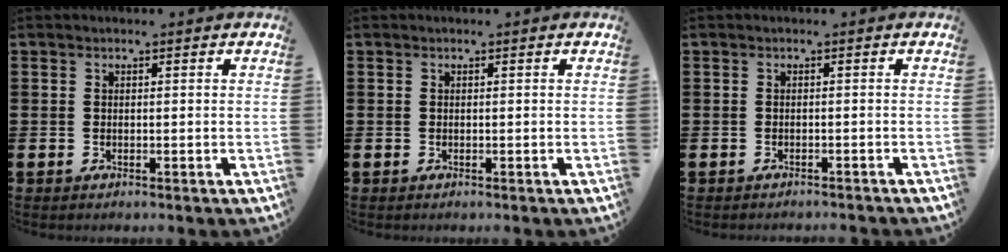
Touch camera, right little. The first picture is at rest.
{"total": 0.0}
{"total": 0.6, "force": [-0.6, -0.1, 0.0], "torque": [0.001, -0.002, -0.012]}